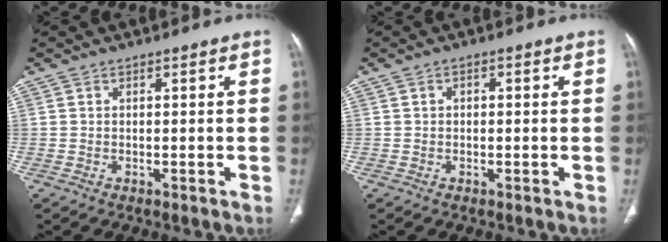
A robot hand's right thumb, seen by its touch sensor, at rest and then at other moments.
{"total": 1.0, "force": [0.1, 0.7, 0.7], "torque": [-0.006, 0.003, -0.001]}